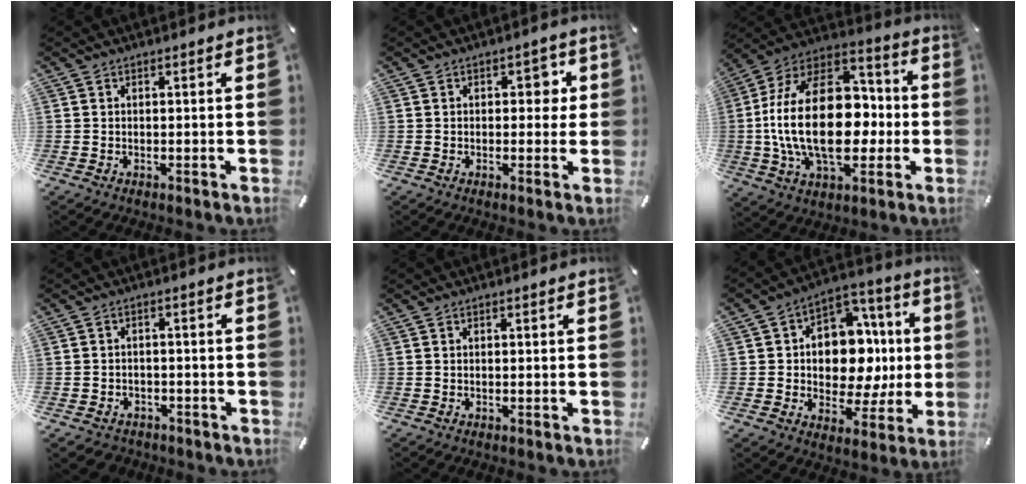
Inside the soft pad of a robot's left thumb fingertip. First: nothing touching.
{"total": 3.8, "force": [0.6, 2.6, 2.7], "torque": [-0.017, -0.004, -0.003]}
{"total": 28.5, "force": [-2.0, 18.0, 21.9], "torque": [-0.417, 0.003, -0.029]}
{"total": 2.9, "force": [-2.0, 2.0, 0.6], "torque": [-0.017, 0.008, -0.043]}
{"total": 0.0}
{"total": 14.0, "force": [0.1, 11.2, 8.4], "torque": [-0.103, -0.016, 0.012]}